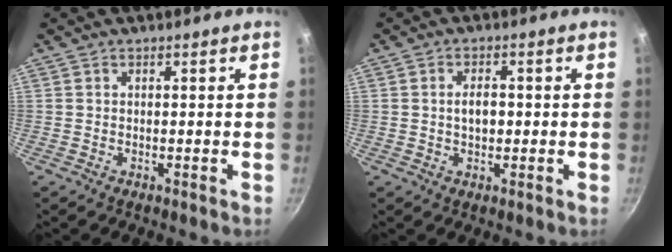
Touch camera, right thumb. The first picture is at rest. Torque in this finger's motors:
{"motor_torque": [-0.53, 0.18, 0.11, 0.00, -0.01]}